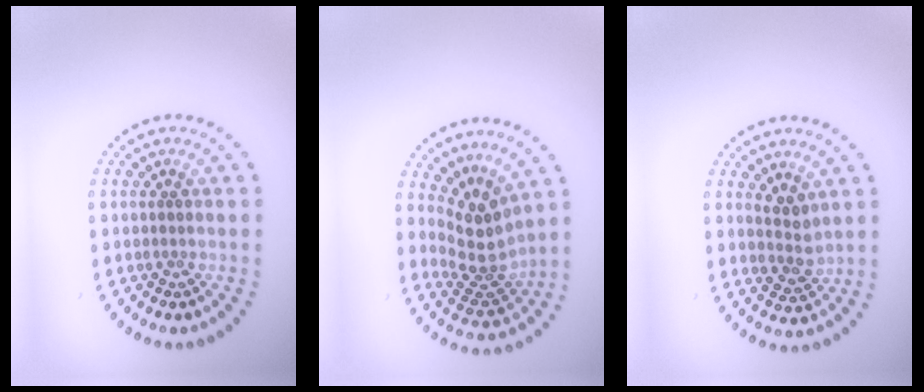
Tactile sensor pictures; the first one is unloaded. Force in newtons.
{"total": 3.9, "press": 3.0, "slide": 2.5}
{"total": 2.1, "press": 1.7, "slide": 1.2}